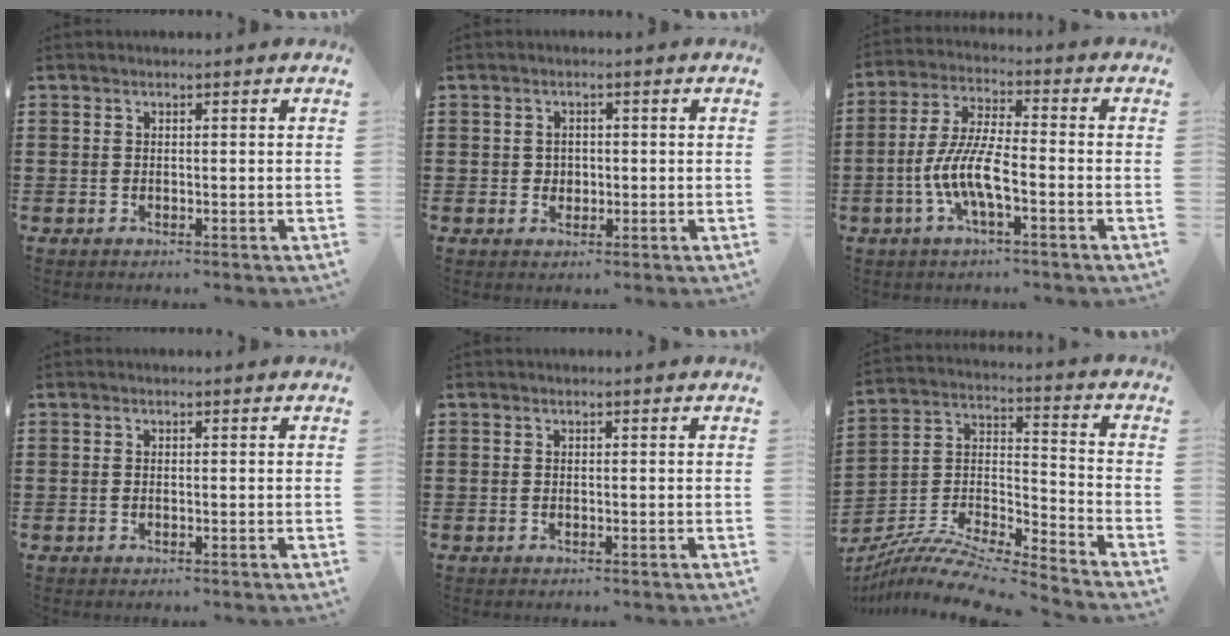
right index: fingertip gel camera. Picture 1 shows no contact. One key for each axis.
{"total": 1.6, "fx": 0.0, "fy": 1.5, "fz": 0.5, "tx": -0.015, "ty": 0.007, "tz": -0.002}
{"total": 8.0, "fx": -3.0, "fy": 1.9, "fz": 7.2, "tx": -0.168, "ty": -0.013, "tz": -0.063}
{"total": 0.0}
{"total": 0.0}
{"total": 9.7, "fx": -8.9, "fy": 1.2, "fz": 3.8, "tx": -0.078, "ty": 0.007, "tz": -0.181}